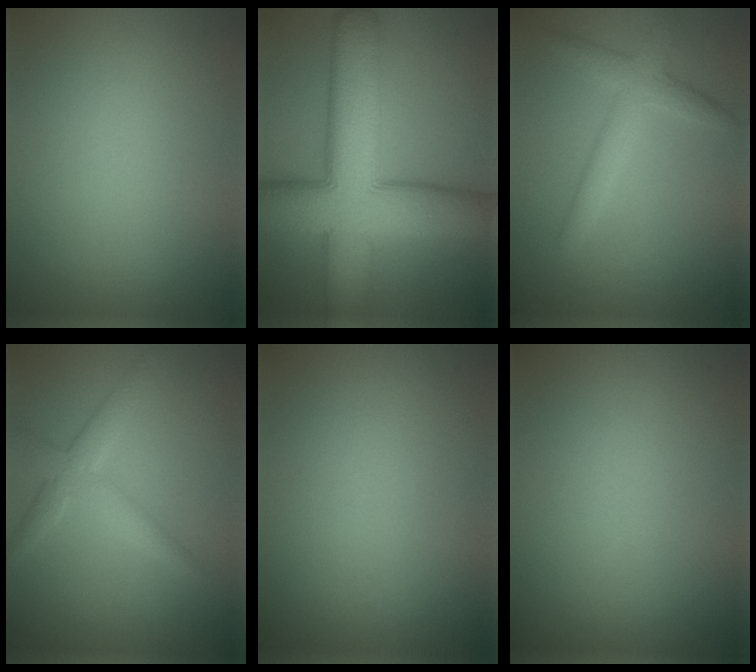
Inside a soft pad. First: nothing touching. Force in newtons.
{"total": 12.6, "press": 12.6, "slide": 0.6}
{"total": 3.0, "press": 3.0, "slide": 0.1}
{"total": 3.0, "press": 3.0, "slide": 0.3}
{"total": 0.0}
{"total": 0.0}